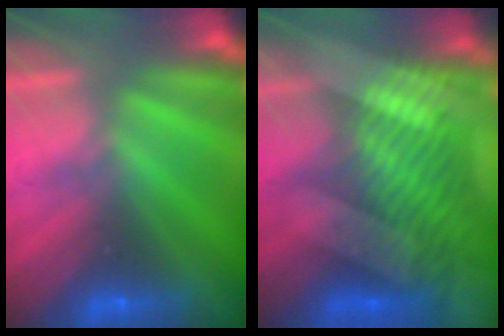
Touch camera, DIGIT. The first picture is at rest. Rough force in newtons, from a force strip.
{"total": 8.0}